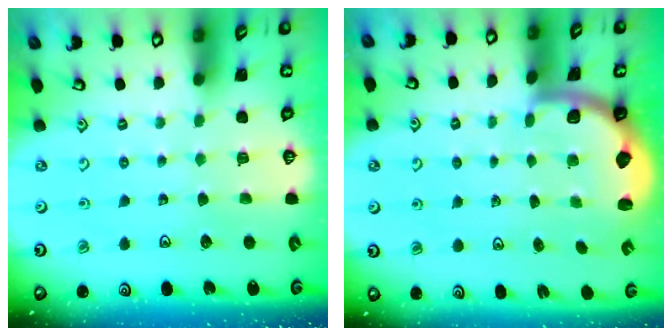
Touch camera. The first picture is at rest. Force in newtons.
{"total": 2.0, "press": 1.9, "slide": 0.5}